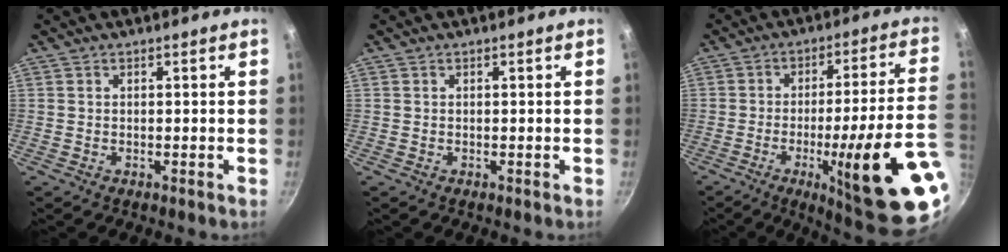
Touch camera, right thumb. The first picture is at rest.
{"total": 0.0}
{"total": 23.5, "force": [-7.2, 3.3, 22.1], "torque": [-0.285, 0.014, -0.092]}